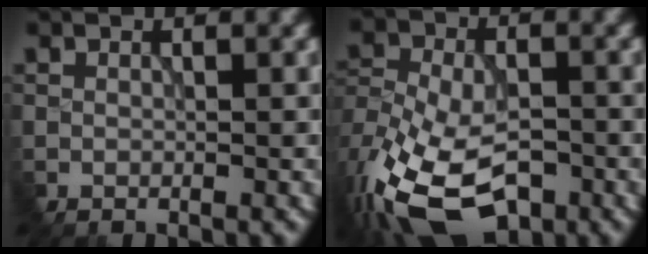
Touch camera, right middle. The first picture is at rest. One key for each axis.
{"total": 14.0, "fx": -8.3, "fy": 8.5, "fz": 7.5, "tx": -0.153, "ty": -0.022, "tz": -0.117}